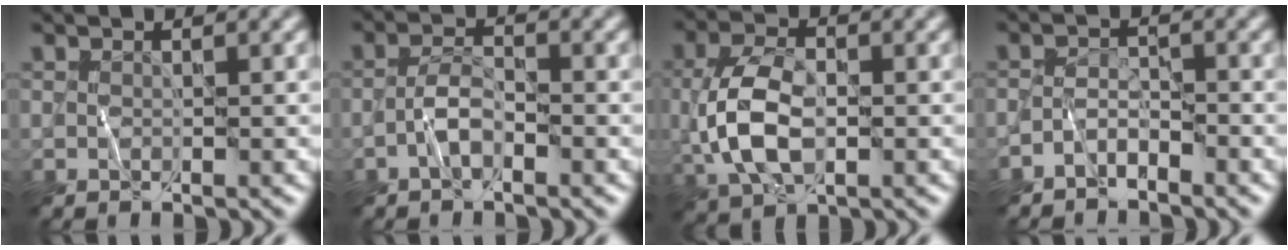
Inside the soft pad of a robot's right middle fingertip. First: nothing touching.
{"total": 1.8, "force": [-1.1, 0.6, 1.4], "torque": [-0.025, 0.010, -0.026]}
{"total": 5.9, "force": [-0.6, 3.3, 4.8], "torque": [-0.111, 0.000, -0.016]}
{"total": 2.0, "force": [-1.8, 0.6, 0.6], "torque": [-0.012, 0.007, -0.041]}